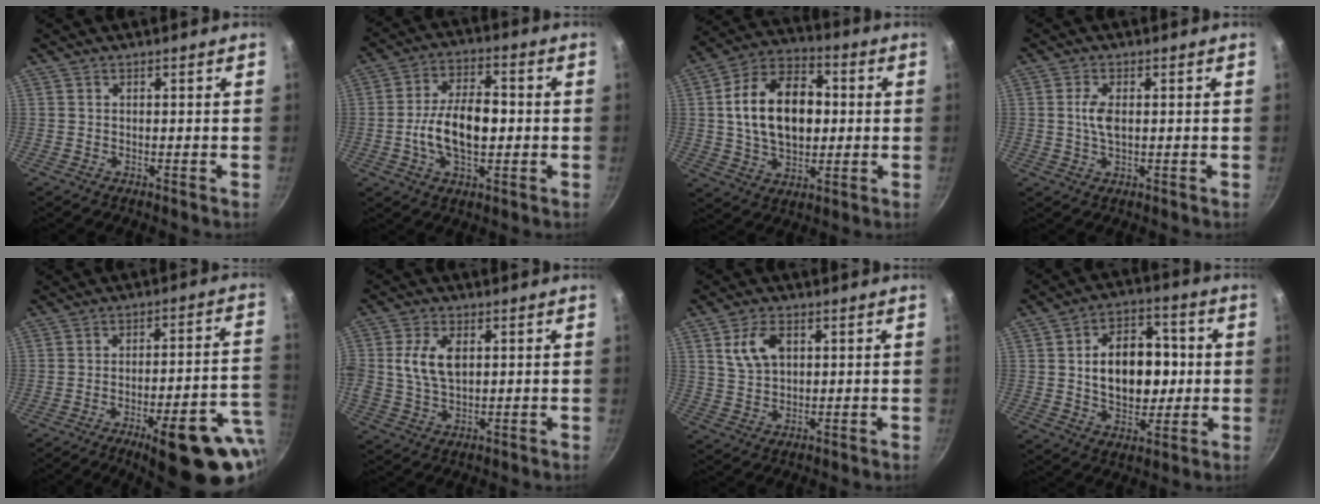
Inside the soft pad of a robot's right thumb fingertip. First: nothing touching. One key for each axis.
{"total": 12.4, "fx": -1.2, "fy": 6.7, "fz": 10.3, "tx": -0.168, "ty": 0.025, "tz": -0.027}
{"total": 18.1, "fx": 1.5, "fy": 11.9, "fz": 13.5, "tx": -0.196, "ty": 0.019, "tz": 0.018}
{"total": 2.3, "fx": 0.3, "fy": 1.1, "fz": 2.0, "tx": -0.041, "ty": 0.001, "tz": 0.006}
{"total": 20.8, "fx": -8.8, "fy": 6.2, "fz": 17.8, "tx": -0.193, "ty": 0.031, "tz": -0.115}
{"total": 8.6, "fx": 1.7, "fy": 5.2, "fz": 6.6, "tx": -0.120, "ty": 0.001, "tz": 0.029}
{"total": 7.1, "fx": 2.4, "fy": 4.5, "fz": 5.0, "tx": -0.083, "ty": -0.003, "tz": 0.046}
{"total": 16.1, "fx": 0.8, "fy": 11.0, "fz": 11.7, "tx": -0.137, "ty": 0.018, "tz": 0.014}